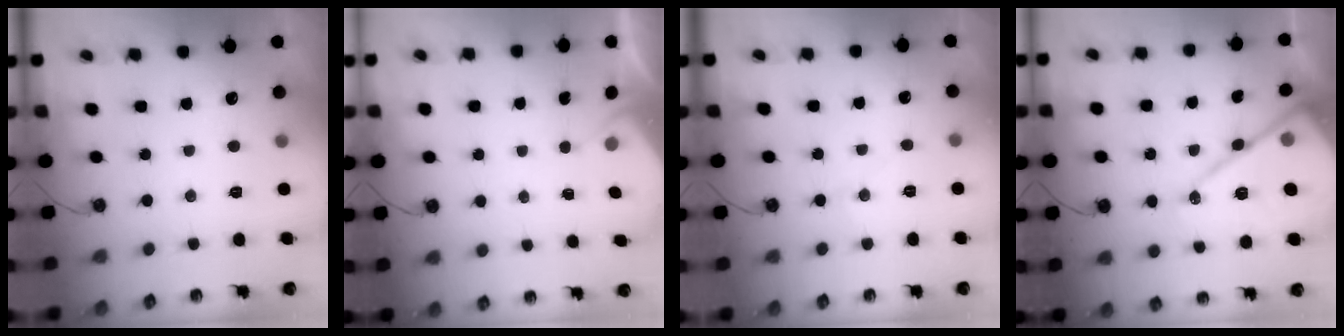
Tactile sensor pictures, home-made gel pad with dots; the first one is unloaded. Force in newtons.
{"total": 2.0, "press": 1.9, "slide": 0.4}
{"total": 4.9, "press": 4.9, "slide": 0.5}
{"total": 17.7, "press": 17.6, "slide": 1.9}